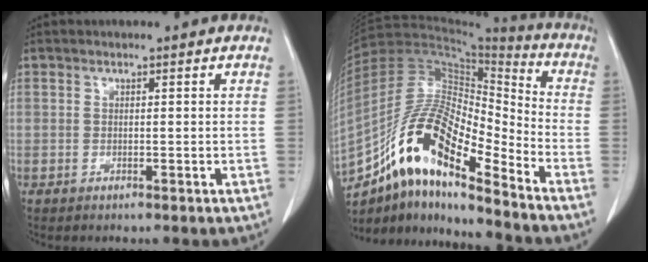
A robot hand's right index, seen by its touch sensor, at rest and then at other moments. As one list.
[{"total": 17.0, "force": [-11.0, 3.9, 12.4], "torque": [-0.233, 0.030, -0.193]}]